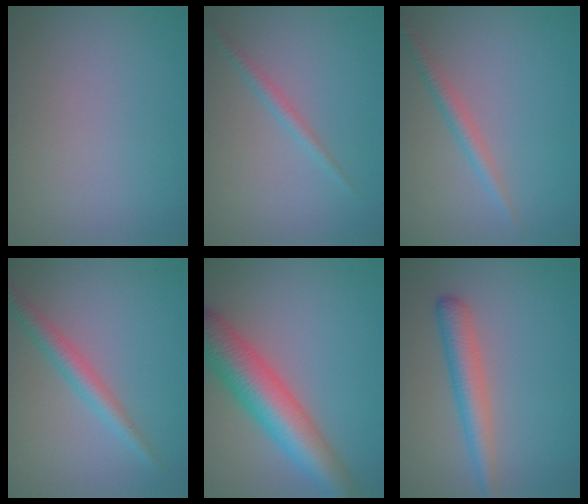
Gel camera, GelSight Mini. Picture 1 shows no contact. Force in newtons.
{"total": 1.4, "press": 1.4, "slide": 0.1}
{"total": 2.0, "press": 2.0, "slide": 0.1}
{"total": 2.9, "press": 2.9, "slide": 0.1}
{"total": 8.6, "press": 8.6, "slide": 0.3}
{"total": 3.6, "press": 3.6, "slide": 0.2}